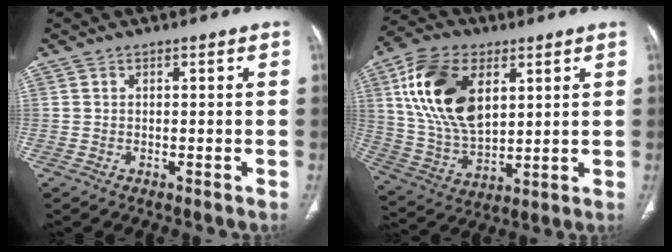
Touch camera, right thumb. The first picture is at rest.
{"total": 18.9, "force": [6.1, 11.1, 14.0], "torque": [-0.250, -0.015, 0.121]}